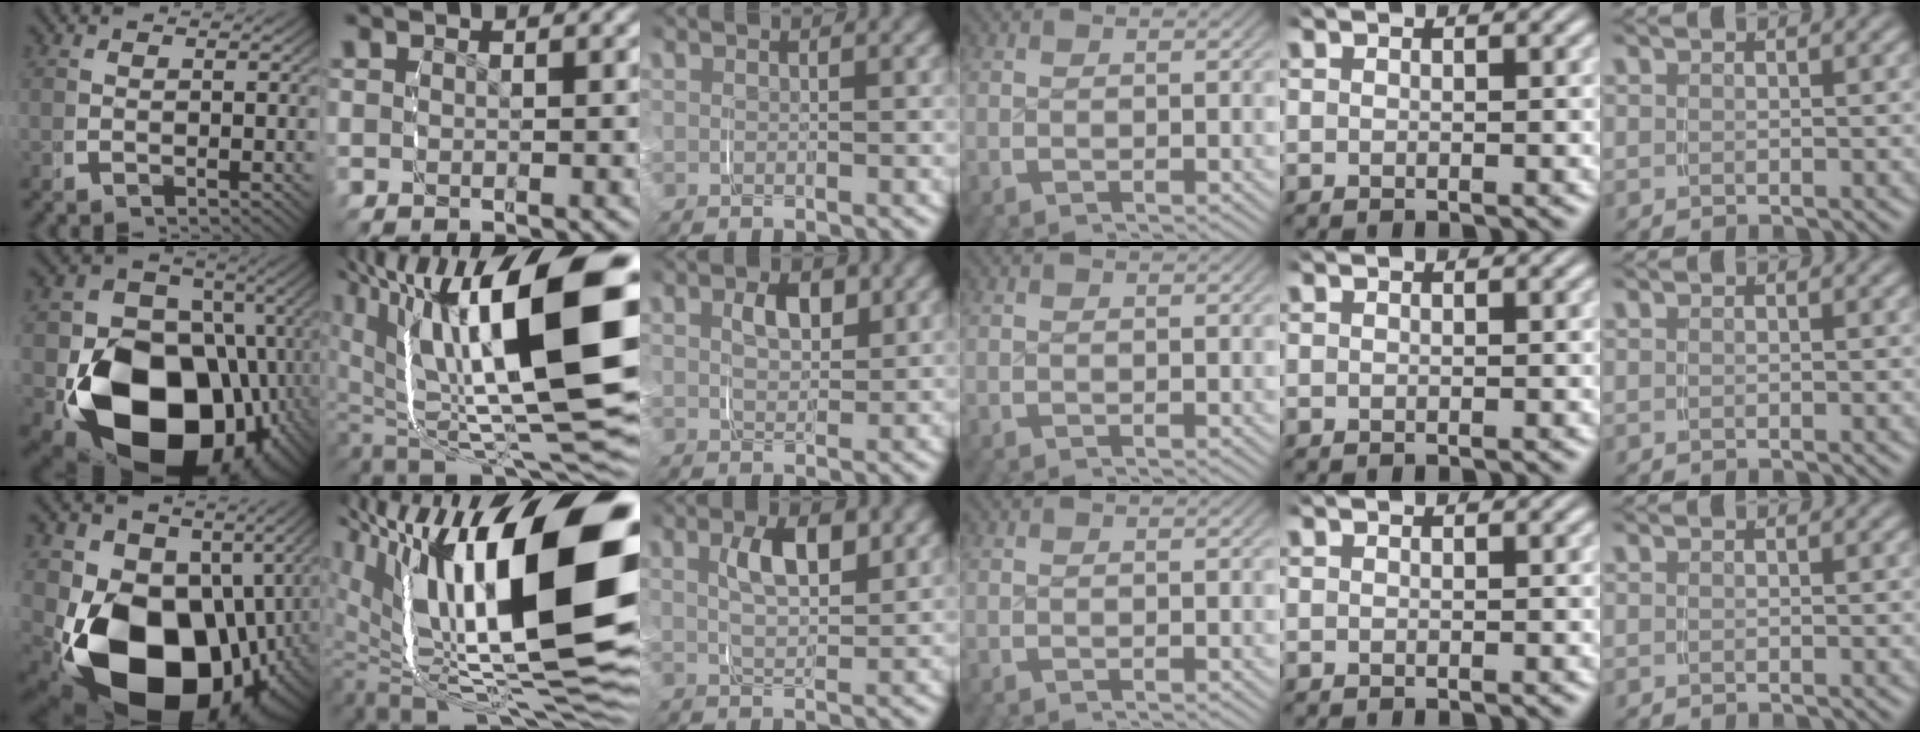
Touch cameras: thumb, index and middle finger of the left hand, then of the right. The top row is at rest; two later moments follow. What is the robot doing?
{"motion": "grasp_and_lifting", "object": "key"}